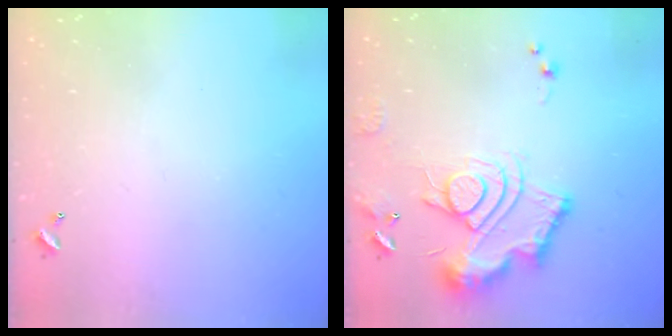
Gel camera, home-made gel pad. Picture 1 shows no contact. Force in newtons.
{"total": 13.8, "press": 13.8, "slide": 1.3}